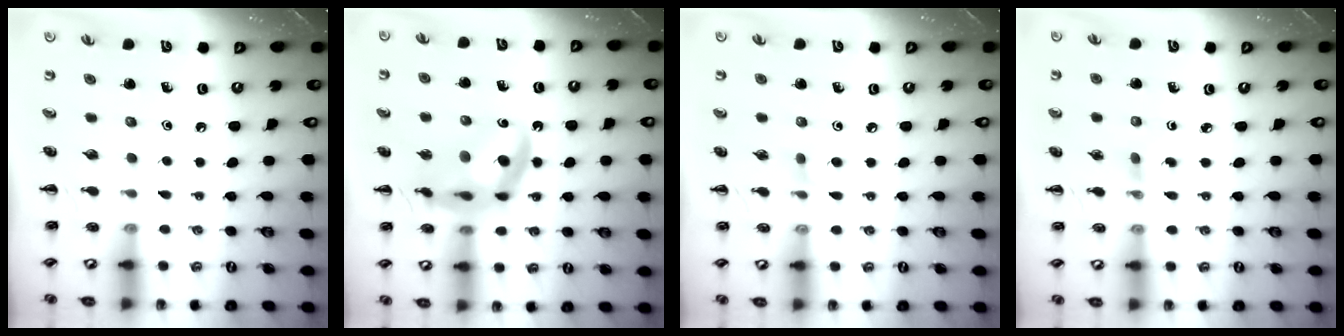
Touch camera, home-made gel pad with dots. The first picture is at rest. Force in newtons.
{"total": 14.4, "press": 14.0, "slide": 3.4}
{"total": 4.9, "press": 4.5, "slide": 1.8}
{"total": 1.6, "press": 1.4, "slide": 0.8}